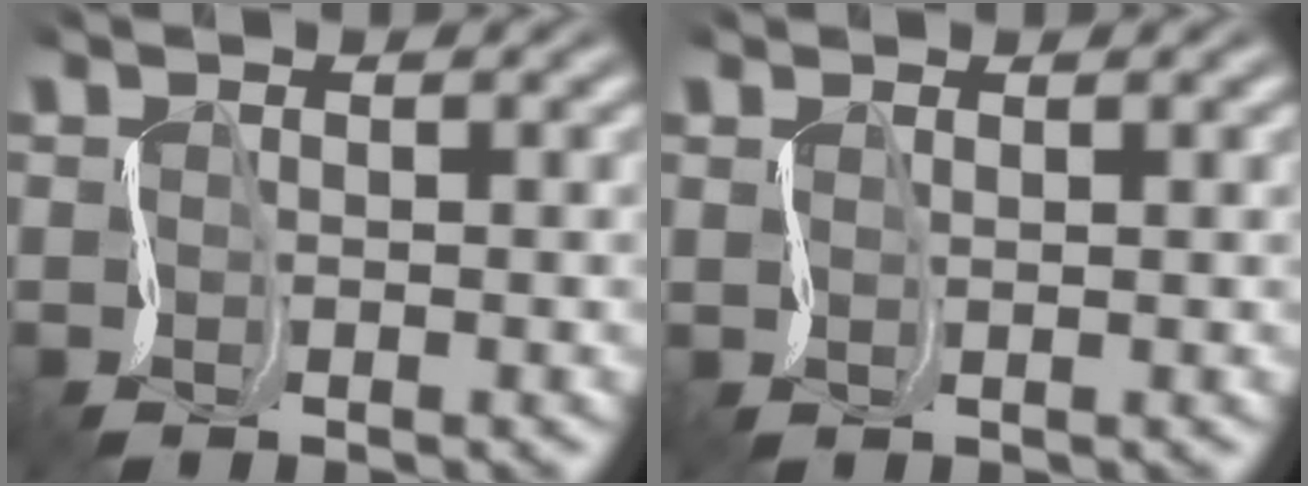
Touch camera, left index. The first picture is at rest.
{"total": 1.1, "force": [1.0, -0.2, -0.4], "torque": [0.004, 0.005, 0.017]}